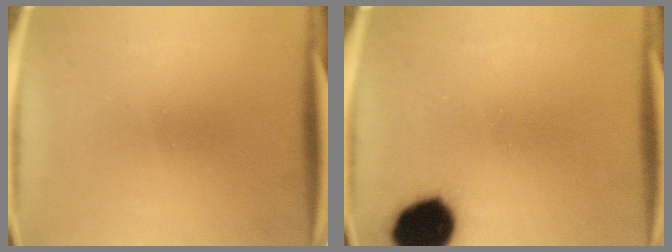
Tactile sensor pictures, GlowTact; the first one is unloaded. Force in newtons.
{"total": 14.9}